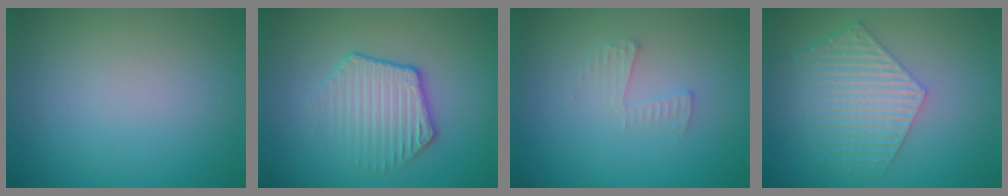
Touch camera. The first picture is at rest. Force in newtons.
{"total": 3.6, "press": 3.2, "slide": 1.6}
{"total": 1.4, "press": 1.4, "slide": 0.1}
{"total": 6.1, "press": 4.7, "slide": 3.9}